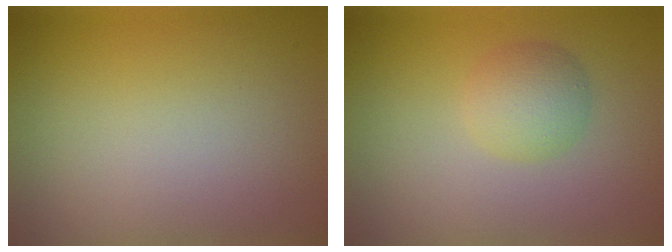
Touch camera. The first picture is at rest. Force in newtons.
{"total": 2.8, "press": 2.8, "slide": 0.1}